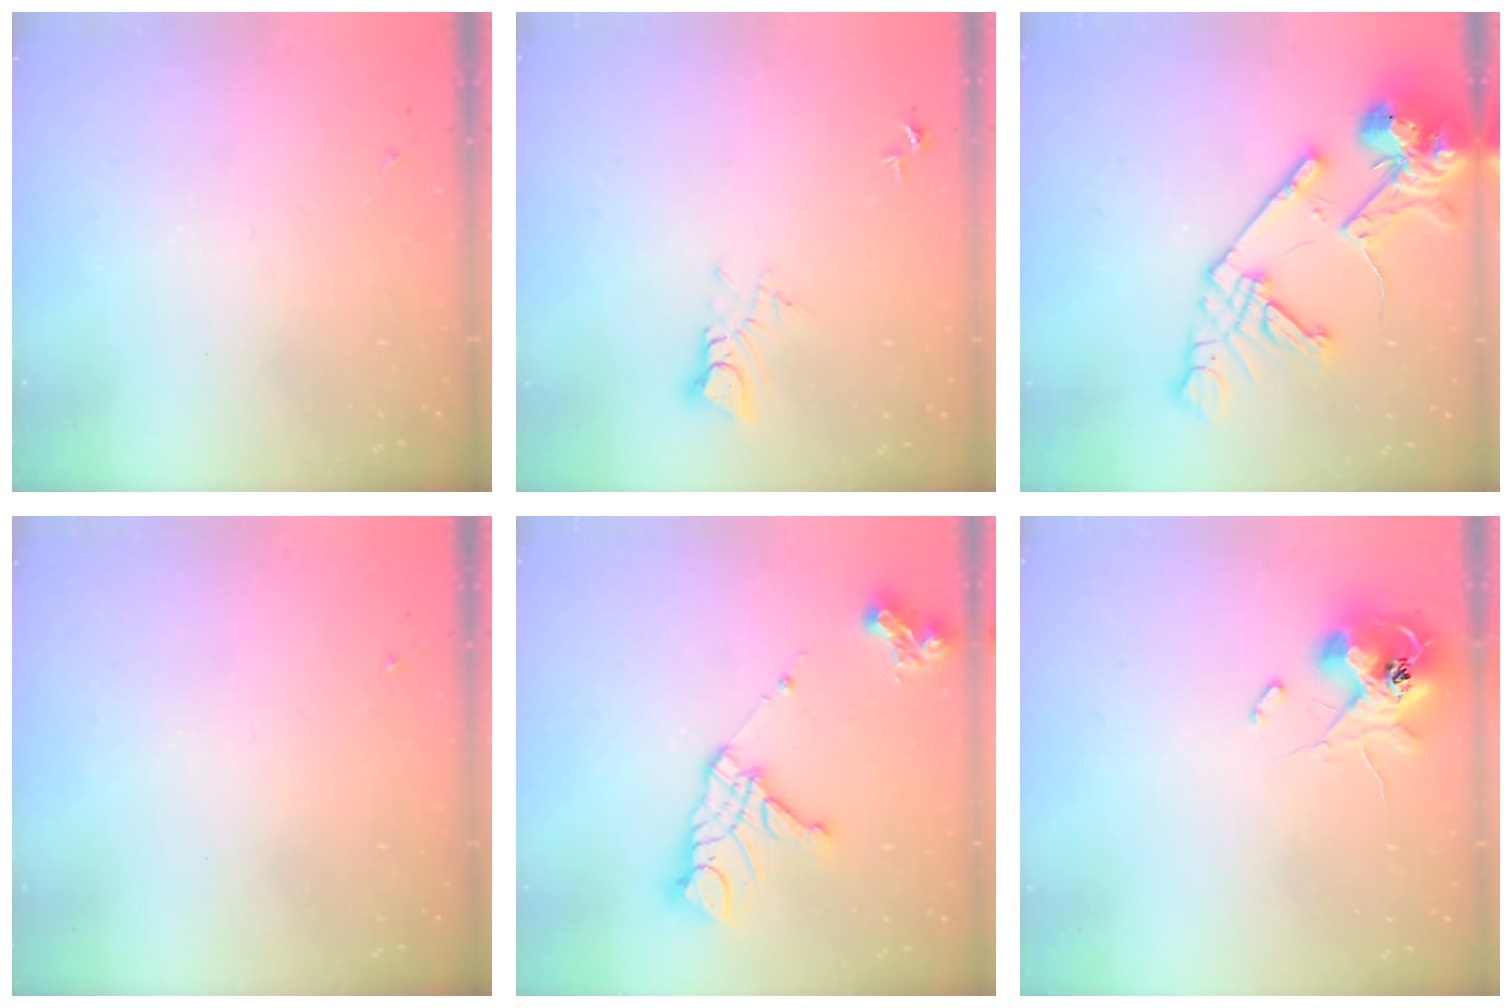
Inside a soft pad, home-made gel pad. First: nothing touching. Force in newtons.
{"total": 4.2, "press": 4.2, "slide": 0.5}
{"total": 18.1, "press": 17.9, "slide": 2.8}
{"total": 0.0}
{"total": 14.9, "press": 14.8, "slide": 1.6}
{"total": 12.4, "press": 12.4, "slide": 1.0}